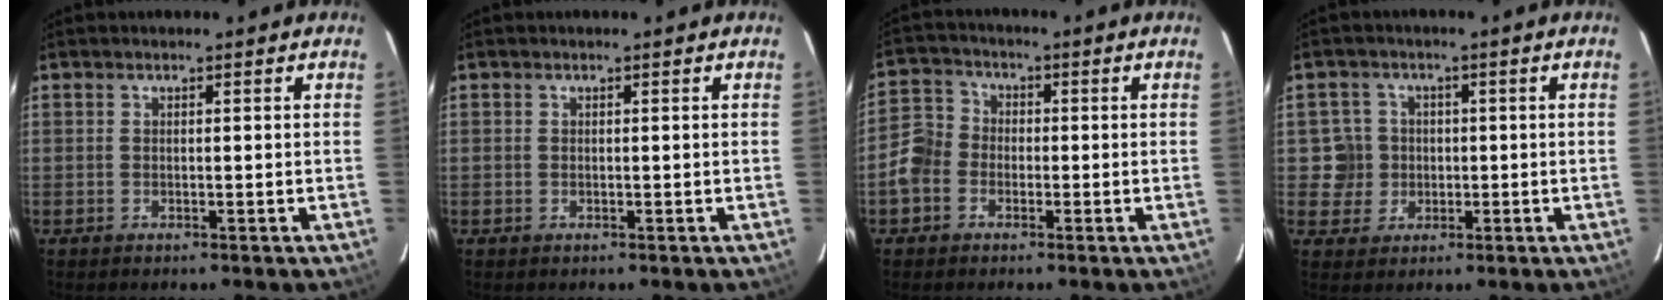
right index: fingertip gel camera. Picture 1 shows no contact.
{"total": 0.0}
{"total": 6.5, "force": [-2.6, 5.4, 2.4], "torque": [-0.050, 0.022, -0.059]}
{"total": 4.9, "force": [-0.2, 4.9, 0.4], "torque": [-0.003, 0.016, 0.002]}